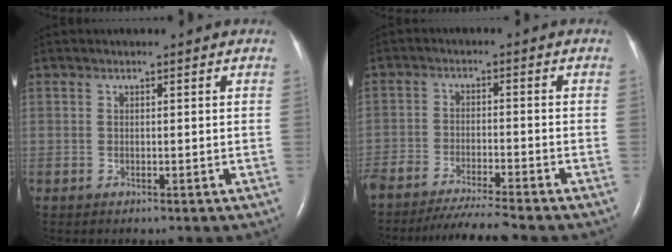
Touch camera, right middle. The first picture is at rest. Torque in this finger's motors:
{"motor_torque": [0.17, -0.16, 0.07, 0.03]}